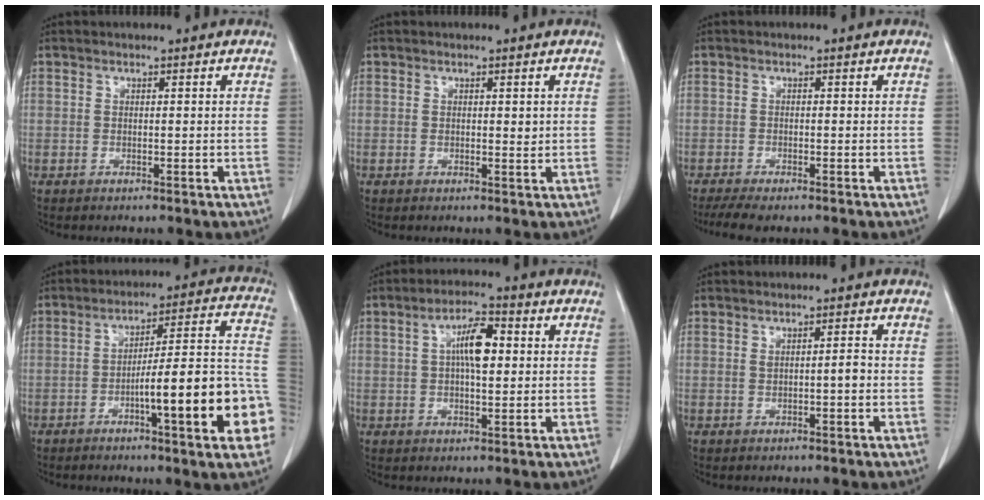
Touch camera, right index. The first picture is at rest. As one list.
[{"total": 1.2, "force": [0.3, 0.5, 1.0], "torque": [-0.016, -0.004, 0.006]}, {"total": 4.4, "force": [-3.4, 0.8, 2.7], "torque": [-0.044, -0.011, -0.054]}, {"total": 18.0, "force": [-6.1, 1.8, 16.9], "torque": [-0.166, 0.029, -0.078]}, {"total": 6.7, "force": [1.2, 2.0, 6.3], "torque": [-0.114, 0.012, 0.019]}, {"total": 1.7, "force": [0.0, 0.3, 1.7], "torque": [-0.029, 0.001, 0.001]}]